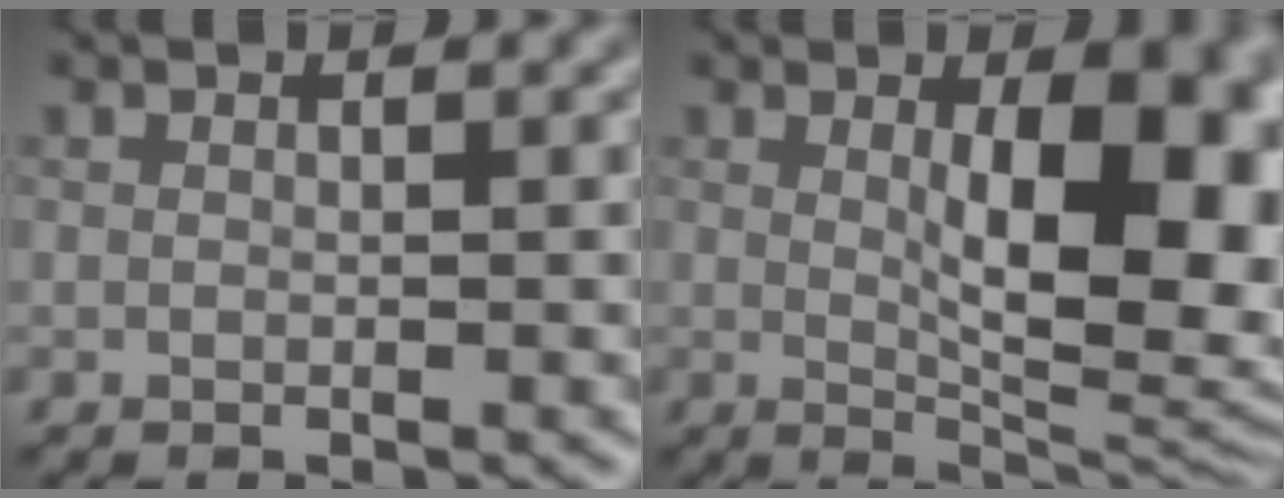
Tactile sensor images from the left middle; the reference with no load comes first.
{"total": 11.9, "force": [1.5, 4.7, 10.8], "torque": [-0.123, -0.004, 0.029]}